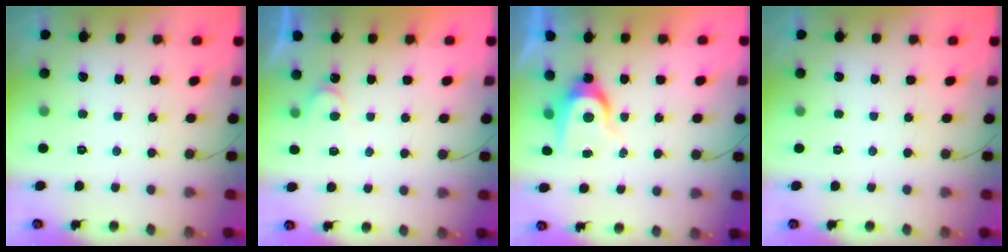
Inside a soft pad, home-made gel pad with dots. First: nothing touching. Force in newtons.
{"total": 5.1, "press": 5.0, "slide": 0.3}
{"total": 8.2, "press": 8.2, "slide": 0.3}
{"total": 0.0}